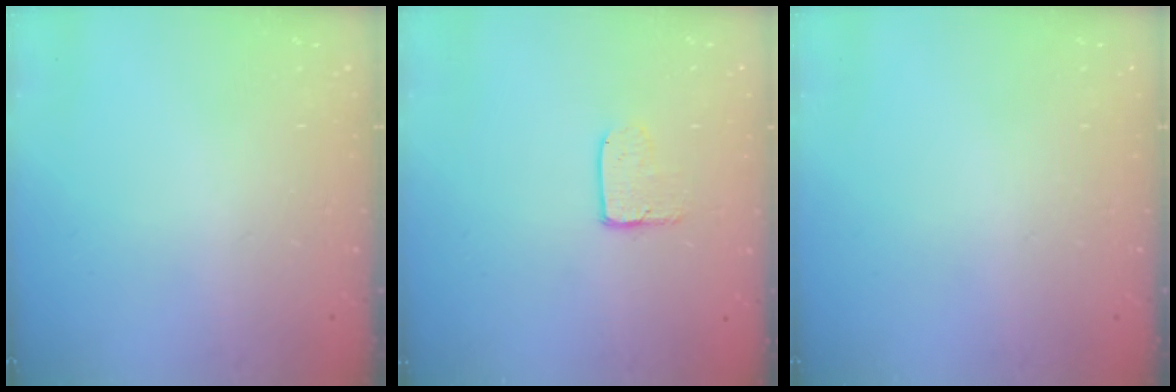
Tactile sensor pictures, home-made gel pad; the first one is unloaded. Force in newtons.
{"total": 4.1, "press": 4.1, "slide": 0.3}
{"total": 0.0}